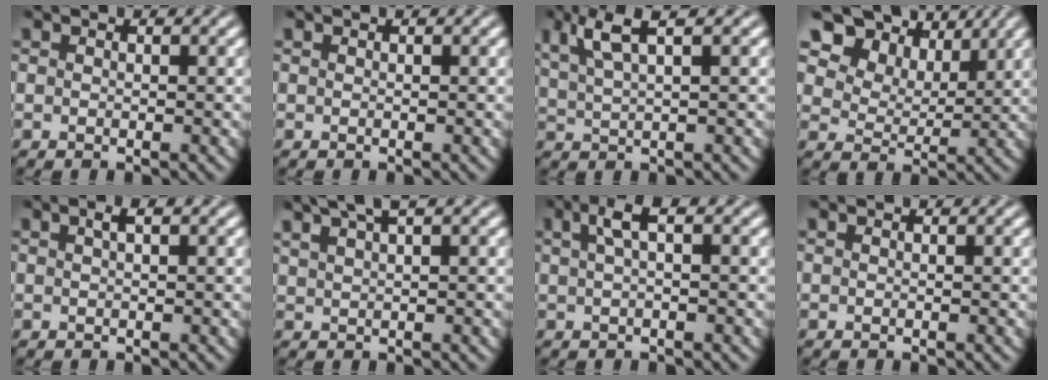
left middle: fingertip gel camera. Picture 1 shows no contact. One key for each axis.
{"total": 0.0}
{"total": 4.0, "fx": 2.4, "fy": 0.9, "fz": 3.0, "tx": -0.060, "ty": 0.009, "tz": 0.049}
{"total": 11.0, "fx": 7.0, "fy": 6.9, "fz": 5.1, "tx": -0.114, "ty": -0.007, "tz": 0.137}
{"total": 1.2, "fx": 0.6, "fy": 0.2, "fz": 1.0, "tx": -0.021, "ty": 0.006, "tz": 0.011}
{"total": 3.1, "fx": 2.3, "fy": 0.5, "fz": 2.0, "tx": -0.027, "ty": 0.011, "tz": 0.044}
{"total": 2.3, "fx": 0.9, "fy": 0.6, "fz": 2.0, "tx": -0.038, "ty": 0.008, "tz": 0.015}
{"total": 0.0}